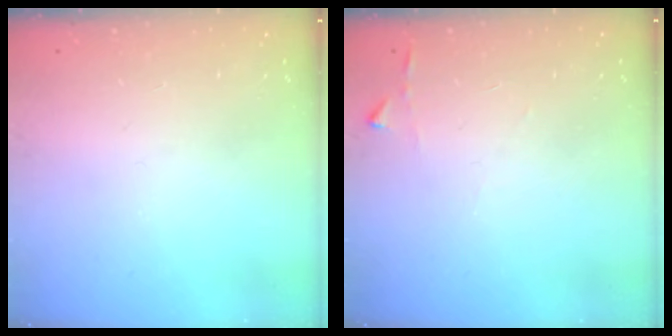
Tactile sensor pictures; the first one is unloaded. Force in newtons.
{"total": 2.9, "press": 2.9, "slide": 0.3}